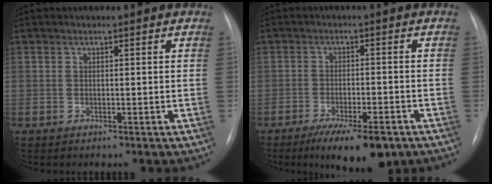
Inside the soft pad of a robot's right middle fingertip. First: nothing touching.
{"total": 9.7, "force": [-6.6, 2.4, 6.7], "torque": [-0.099, -0.014, -0.098]}